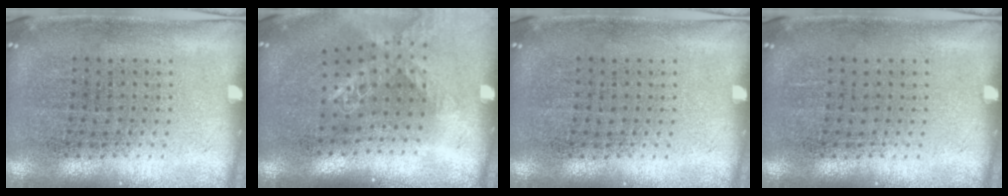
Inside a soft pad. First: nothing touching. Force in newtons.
{"total": 1.5, "press": 1.2, "slide": 0.8}
{"total": 0.0}
{"total": 0.0}